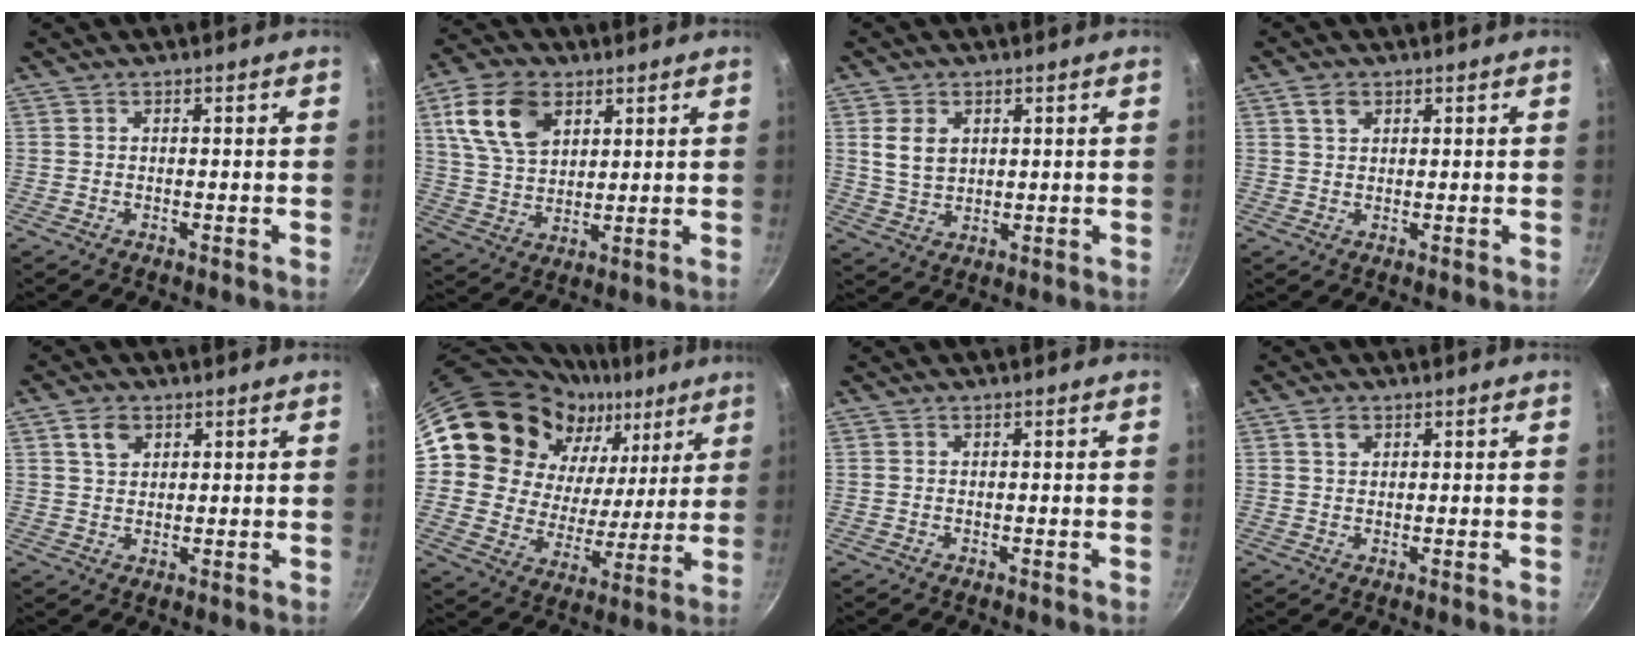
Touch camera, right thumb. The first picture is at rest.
{"total": 13.2, "force": [5.5, 8.5, 8.5], "torque": [-0.140, -0.010, 0.107]}
{"total": 5.6, "force": [1.8, 3.9, 3.6], "torque": [-0.056, -0.010, 0.039]}
{"total": 2.6, "force": [1.4, 1.7, 1.4], "torque": [-0.019, -0.002, 0.025]}
{"total": 3.9, "force": [1.9, 2.7, 2.2], "torque": [-0.029, -0.003, 0.036]}
{"total": 19.3, "force": [12.1, 12.6, 8.1], "torque": [-0.094, -0.073, 0.202]}
{"total": 0.0}
{"total": 2.0, "force": [1.1, 1.3, 1.1], "torque": [-0.016, -0.002, 0.018]}